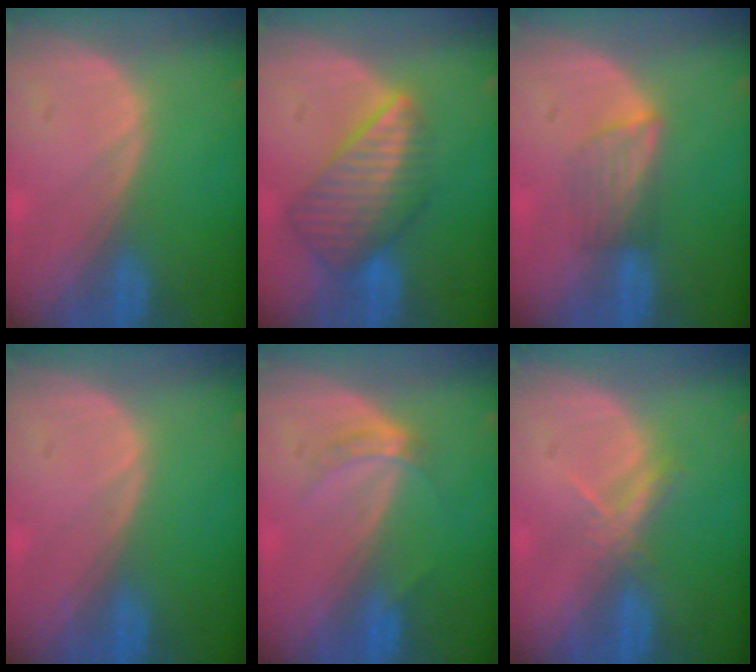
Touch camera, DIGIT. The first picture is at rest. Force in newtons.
{"total": 8.6, "press": 7.5, "slide": 4.1}
{"total": 3.7, "press": 3.5, "slide": 1.3}
{"total": 0.0}
{"total": 2.8, "press": 2.5, "slide": 1.3}
{"total": 2.6, "press": 2.5, "slide": 0.9}